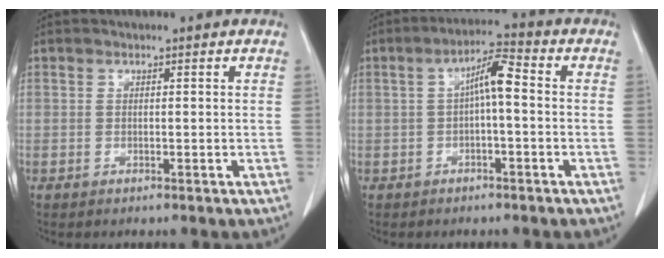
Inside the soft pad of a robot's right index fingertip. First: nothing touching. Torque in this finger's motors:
{"motor_torque": [0.87, -0.17, 0.22, 0.12]}